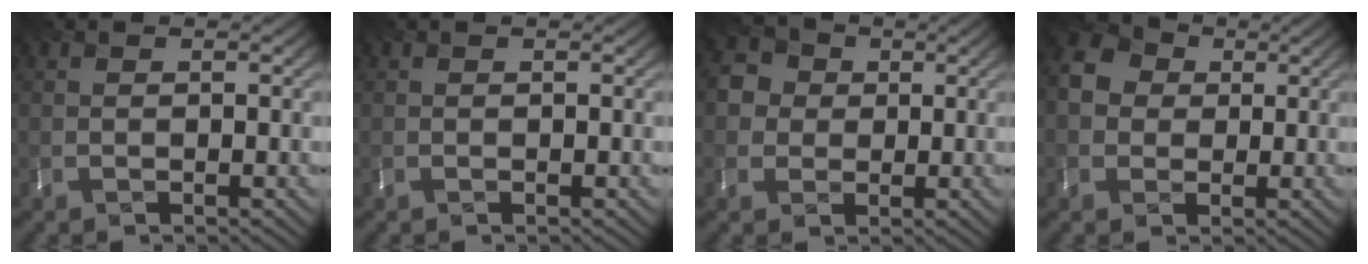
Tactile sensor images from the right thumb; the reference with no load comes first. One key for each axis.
{"total": 0.0}
{"total": 3.9, "fx": -0.1, "fy": 3.8, "fz": 1.0, "tx": -0.039, "ty": 0.000, "tz": -0.021}
{"total": 5.6, "fx": -0.2, "fy": 5.1, "fz": 2.3, "tx": -0.081, "ty": 0.000, "tz": -0.016}